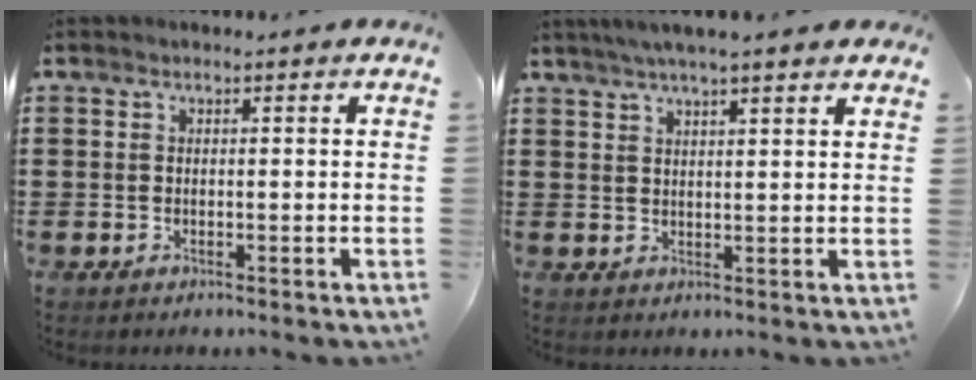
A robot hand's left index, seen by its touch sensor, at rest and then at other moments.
{"total": 4.0, "force": [3.4, 0.0, 2.1], "torque": [-0.050, -0.001, 0.061]}